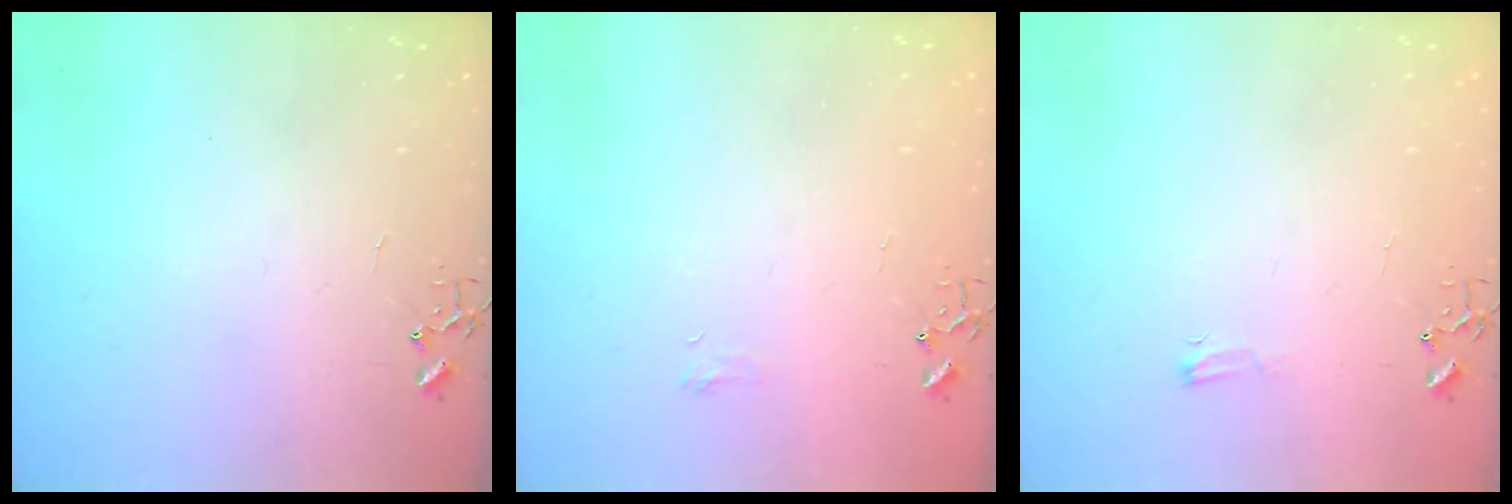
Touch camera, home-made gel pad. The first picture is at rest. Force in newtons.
{"total": 5.1, "press": 5.1, "slide": 0.6}
{"total": 4.1, "press": 4.1, "slide": 0.6}